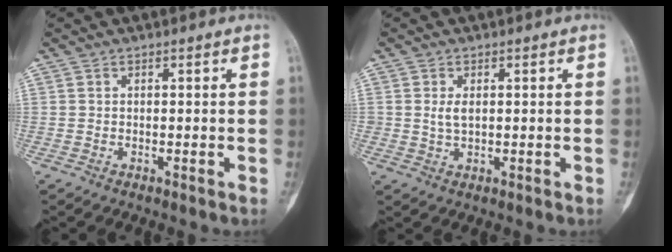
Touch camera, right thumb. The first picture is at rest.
{"total": 2.5, "force": [0.5, 1.5, 2.0], "torque": [-0.036, -0.003, 0.013]}